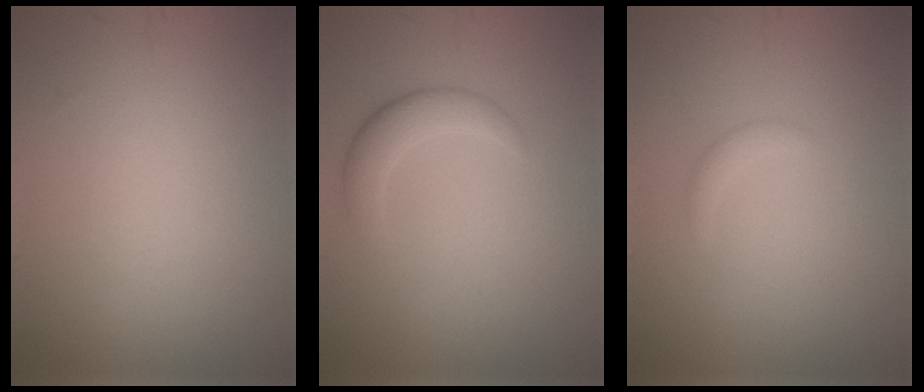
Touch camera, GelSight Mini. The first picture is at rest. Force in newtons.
{"total": 2.5, "press": 2.5, "slide": 0.0}
{"total": 0.9, "press": 0.9, "slide": 0.2}